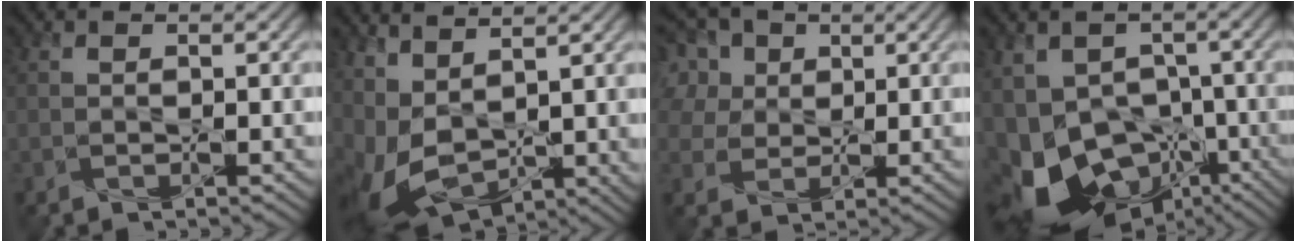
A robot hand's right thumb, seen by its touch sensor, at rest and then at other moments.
{"total": 9.9, "force": [1.5, 5.3, 8.2], "torque": [-0.199, -0.015, 0.037]}
{"total": 8.7, "force": [3.1, 6.8, 4.4], "torque": [-0.138, 0.024, 0.053]}
{"total": 15.6, "force": [-7.6, 9.2, 10.0], "torque": [-0.183, -0.019, -0.098]}